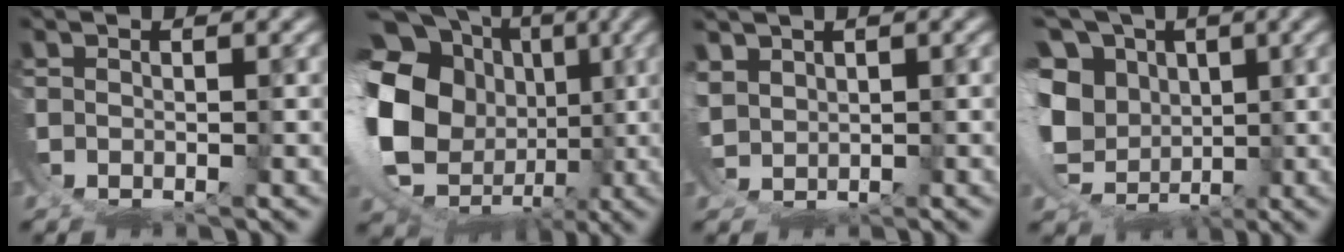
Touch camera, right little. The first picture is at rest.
{"total": 17.3, "force": [-0.7, 13.5, 10.8], "torque": [-0.227, -0.045, 0.001]}
{"total": 1.8, "force": [1.4, 0.8, 0.9], "torque": [-0.035, -0.014, 0.044]}
{"total": 11.6, "force": [1.1, 9.0, 7.3], "torque": [-0.144, -0.027, 0.021]}